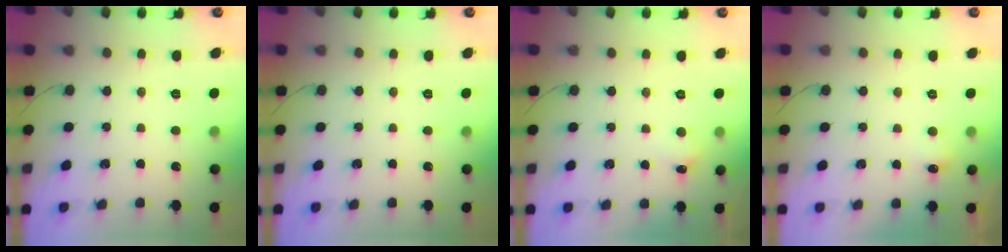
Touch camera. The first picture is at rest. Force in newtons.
{"total": 0.0}
{"total": 4.5, "press": 4.3, "slide": 1.3}
{"total": 3.7, "press": 3.3, "slide": 1.6}